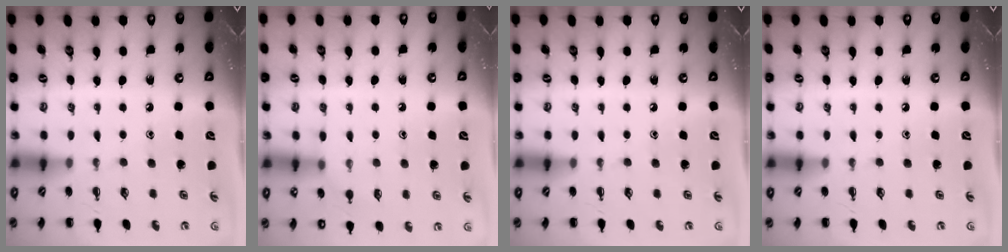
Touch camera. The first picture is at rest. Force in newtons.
{"total": 8.8, "press": 8.7, "slide": 1.5}
{"total": 0.0}
{"total": 0.0}